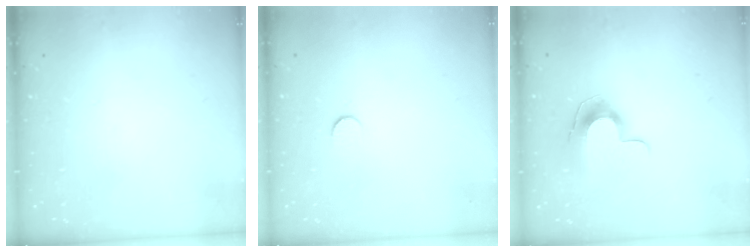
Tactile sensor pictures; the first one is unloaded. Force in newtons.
{"total": 4.8, "press": 4.8, "slide": 0.5}
{"total": 10.4, "press": 10.4, "slide": 0.1}